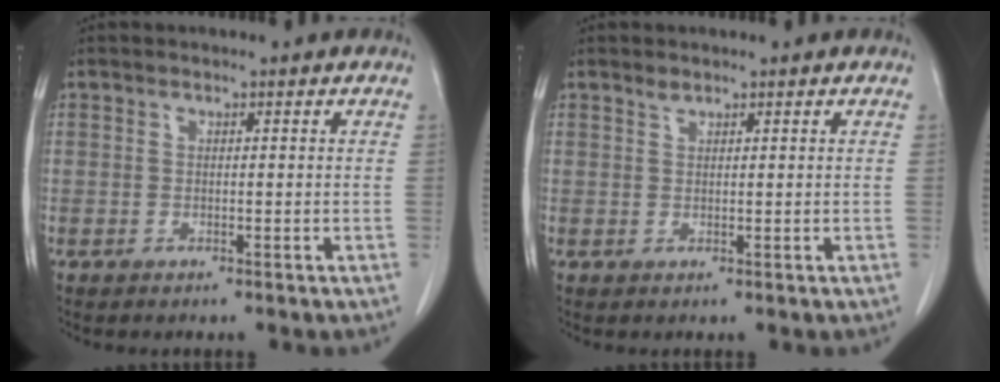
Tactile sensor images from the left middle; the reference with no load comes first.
{"total": 0.7, "force": [0.7, 0.2, 0.1], "torque": [-0.006, -0.002, 0.013]}